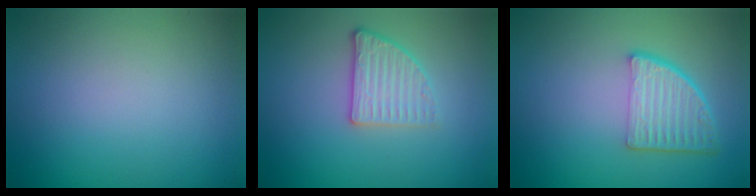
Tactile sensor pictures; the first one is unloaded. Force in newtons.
{"total": 2.6, "press": 2.4, "slide": 1.2}
{"total": 4.9, "press": 3.6, "slide": 3.4}